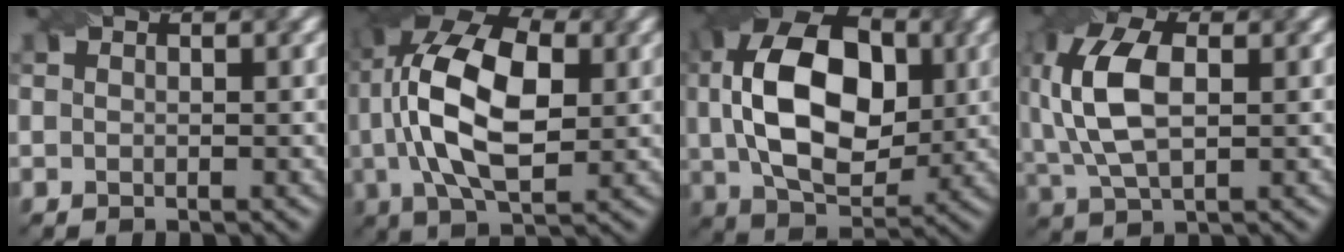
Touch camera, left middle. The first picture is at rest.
{"total": 12.5, "force": [1.3, 6.3, 10.6], "torque": [-0.210, 0.020, 0.017]}
{"total": 13.4, "force": [1.4, 8.5, 10.3], "torque": [-0.201, 0.007, 0.029]}
{"total": 8.2, "force": [1.1, 4.5, 6.7], "torque": [-0.169, 0.011, 0.020]}